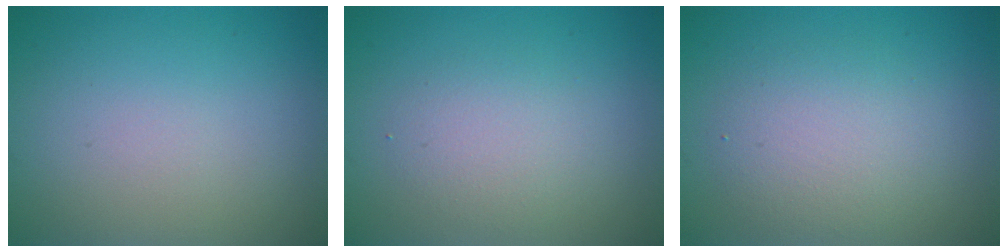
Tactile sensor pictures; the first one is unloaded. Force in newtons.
{"total": 2.4, "press": 2.4, "slide": 0.2}
{"total": 2.0, "press": 2.0, "slide": 0.2}